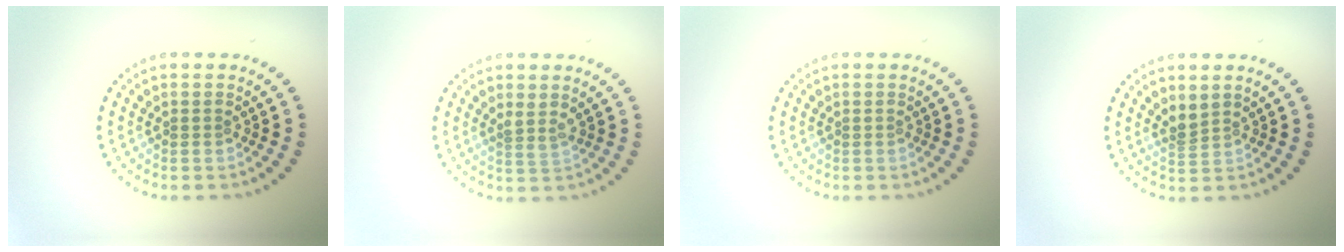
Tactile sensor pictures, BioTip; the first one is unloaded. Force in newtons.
{"total": 1.3, "press": 1.0, "slide": 0.9}
{"total": 0.0}
{"total": 1.6, "press": 1.2, "slide": 1.2}